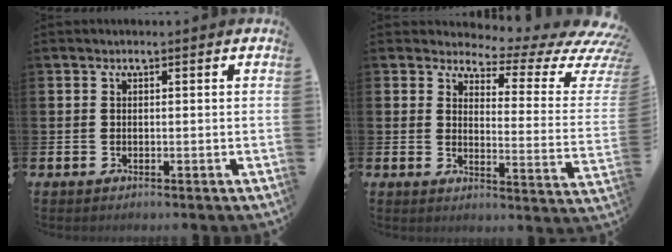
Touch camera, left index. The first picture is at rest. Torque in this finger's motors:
{"motor_torque": [0.72, -0.99, 0.03, -0.07]}